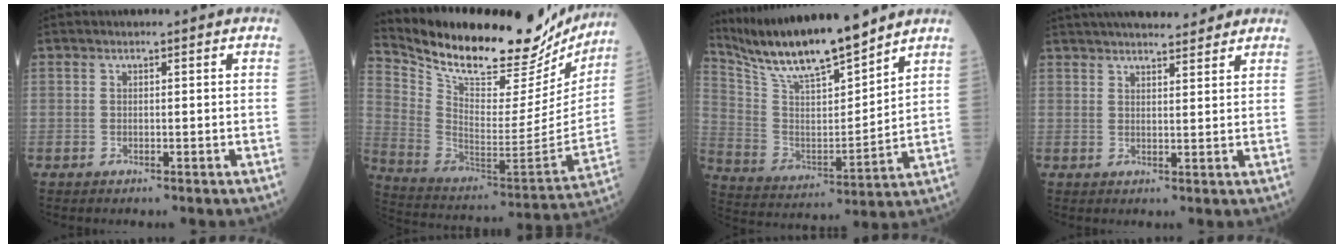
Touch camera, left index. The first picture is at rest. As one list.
[{"total": 29.6, "force": [25.2, 8.0, 13.3], "torque": [-0.236, -0.042, 0.366]}, {"total": 16.3, "force": [14.6, 1.3, 7.2], "torque": [-0.150, 0.002, 0.276]}, {"total": 13.2, "force": [11.5, 2.6, 5.8], "torque": [-0.079, 0.029, 0.161]}]